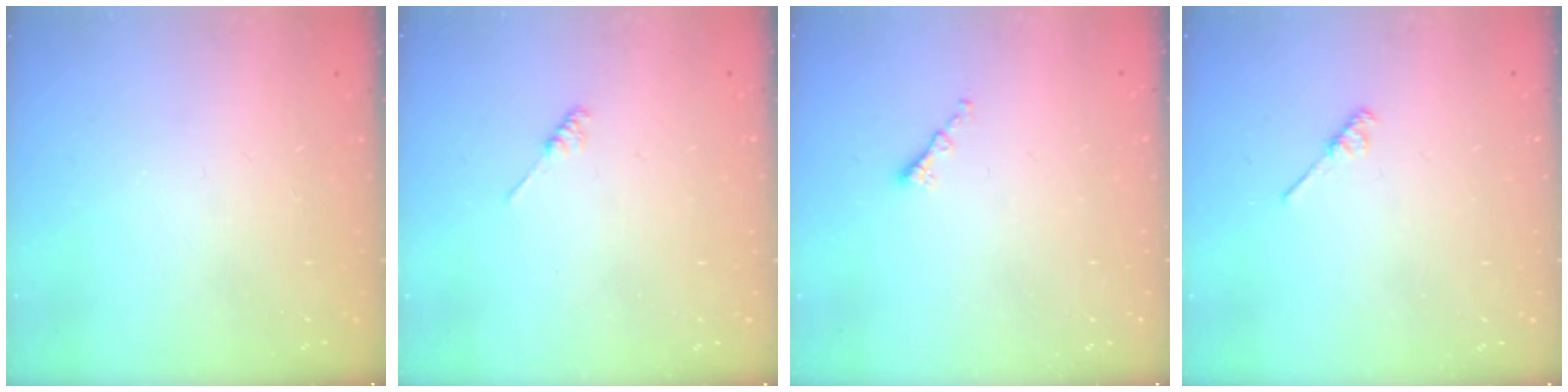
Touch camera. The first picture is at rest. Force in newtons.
{"total": 1.2, "press": 1.1, "slide": 0.3}
{"total": 1.4, "press": 1.2, "slide": 0.6}
{"total": 2.7, "press": 2.7, "slide": 0.4}